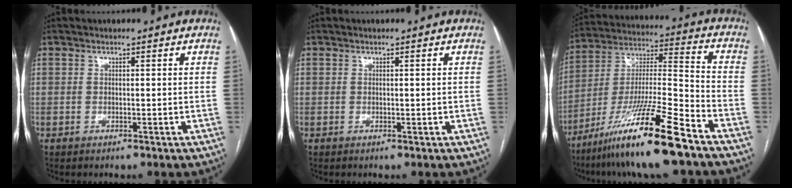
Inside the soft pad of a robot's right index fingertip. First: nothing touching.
{"total": 0.0}
{"total": 18.2, "force": [-12.4, 0.1, 13.4], "torque": [-0.279, -0.030, -0.227]}